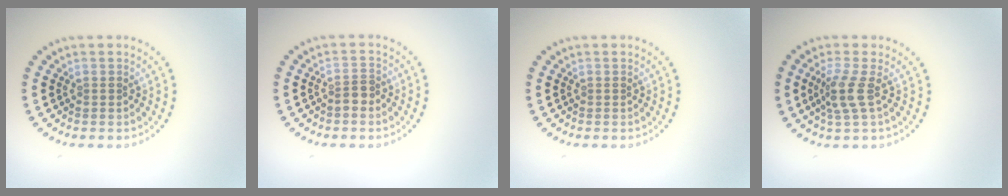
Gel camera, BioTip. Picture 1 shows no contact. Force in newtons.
{"total": 1.7, "press": 1.4, "slide": 0.9}
{"total": 0.0}
{"total": 2.5, "press": 1.9, "slide": 1.6}